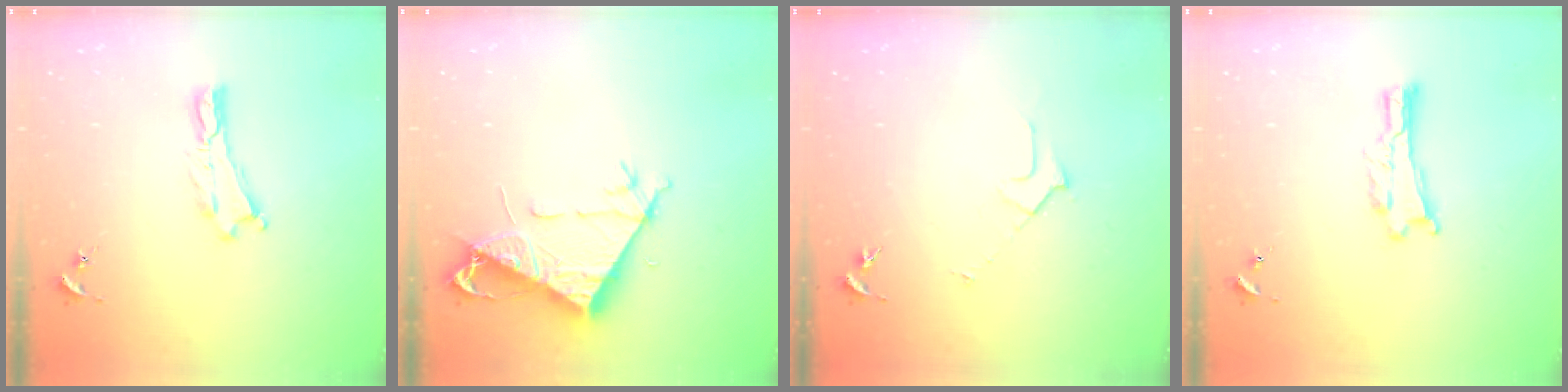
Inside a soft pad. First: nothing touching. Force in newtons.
{"total": 7.7, "press": 7.6, "slide": 1.2}
{"total": 2.3, "press": 2.3, "slide": 0.2}
{"total": 0.0}